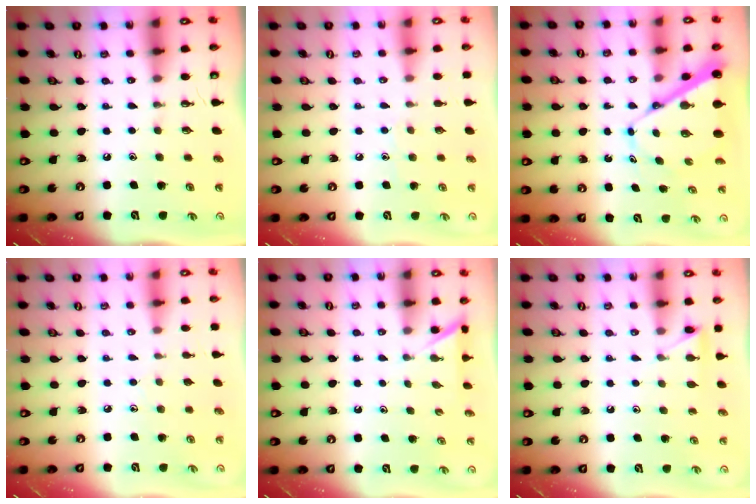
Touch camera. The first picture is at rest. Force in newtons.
{"total": 6.2, "press": 6.1, "slide": 0.7}
{"total": 9.6, "press": 9.6, "slide": 0.9}
{"total": 3.6, "press": 3.5, "slide": 0.4}
{"total": 1.6, "press": 1.6, "slide": 0.2}
{"total": 6.6, "press": 6.6, "slide": 0.6}